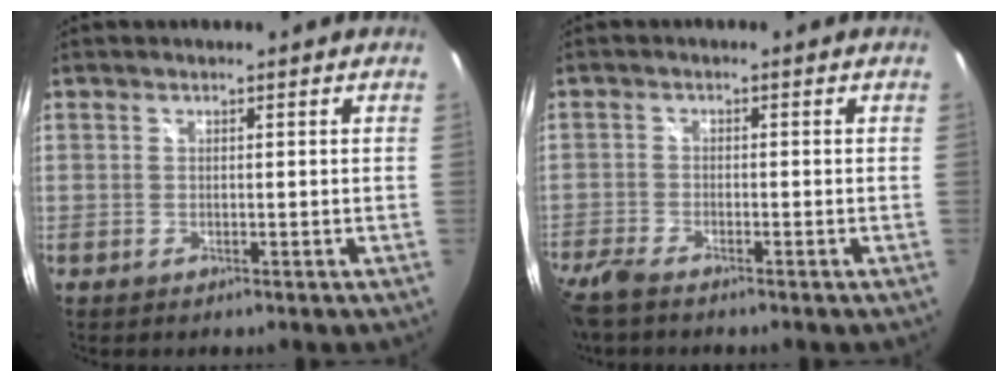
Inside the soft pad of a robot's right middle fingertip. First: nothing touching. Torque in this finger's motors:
{"motor_torque": [1.06, -1.08, 0.44, 0.15]}